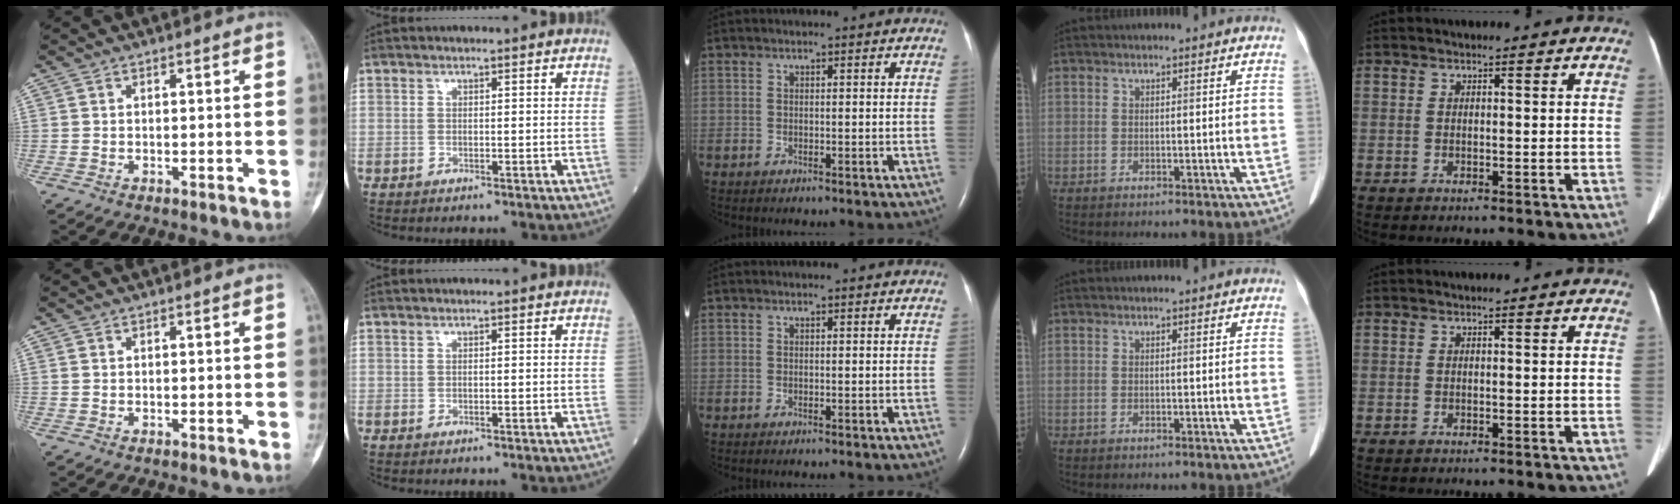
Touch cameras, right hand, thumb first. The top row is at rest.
{}